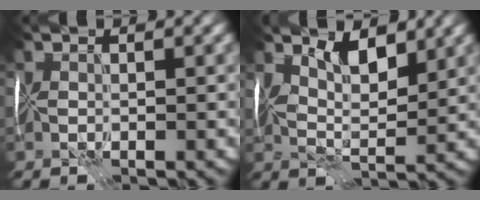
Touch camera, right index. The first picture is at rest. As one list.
[{"total": 4.4, "force": [2.3, 1.7, 3.3], "torque": [-0.061, -0.004, 0.040]}]